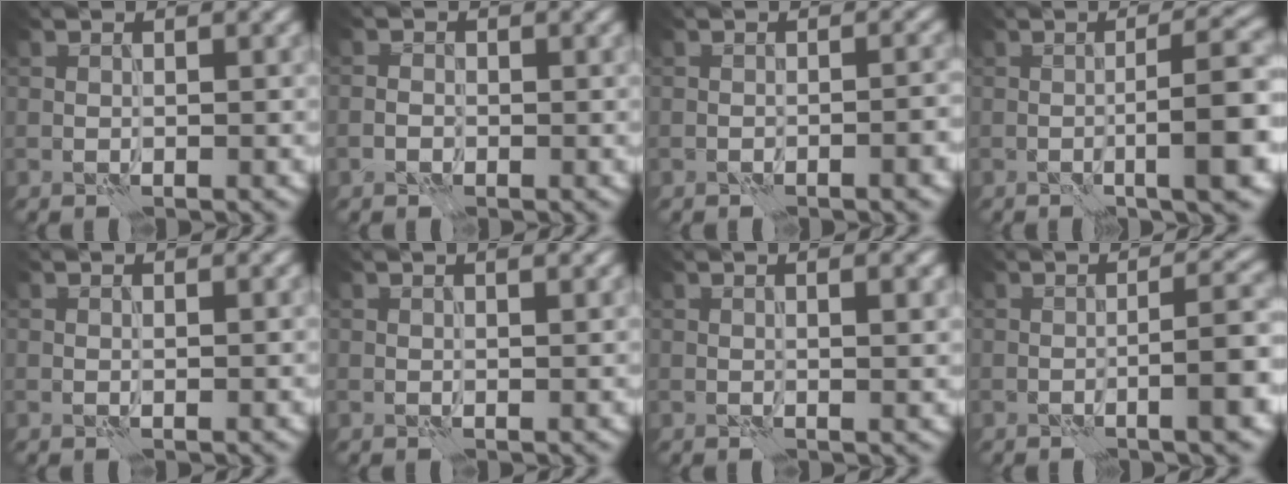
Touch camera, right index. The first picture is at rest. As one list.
[{"total": 0.7, "force": [-0.4, 0.6, 0.0], "torque": [0.002, 0.002, -0.010]}, {"total": 2.1, "force": [-1.2, 0.5, 1.6], "torque": [-0.015, 0.010, -0.021]}, {"total": 6.6, "force": [-1.6, 1.1, 6.3], "torque": [-0.079, 0.013, -0.029]}, {"total": 0.0}, {"total": 1.3, "force": [0.9, 0.2, 0.9], "torque": [-0.013, 0.000, 0.009]}, {"total": 2.9, "force": [1.1, 0.9, 2.5], "torque": [-0.023, 0.003, 0.003]}, {"total": 4.5, "force": [-1.4, 0.8, 4.2], "torque": [-0.054, 0.013, -0.026]}]